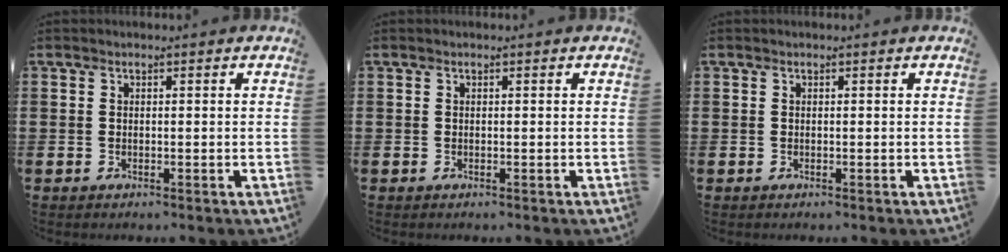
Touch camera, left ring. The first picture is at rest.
{"total": 0.0}
{"total": 0.0}